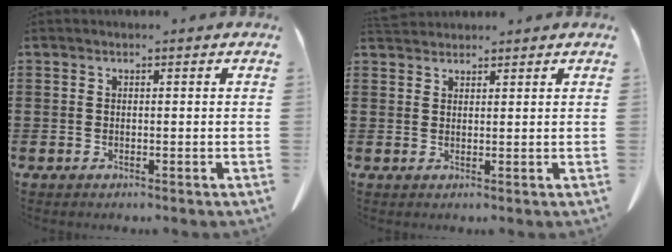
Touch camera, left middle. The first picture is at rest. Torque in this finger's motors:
{"motor_torque": [0.15, 0.12, 0.01, 0.03]}